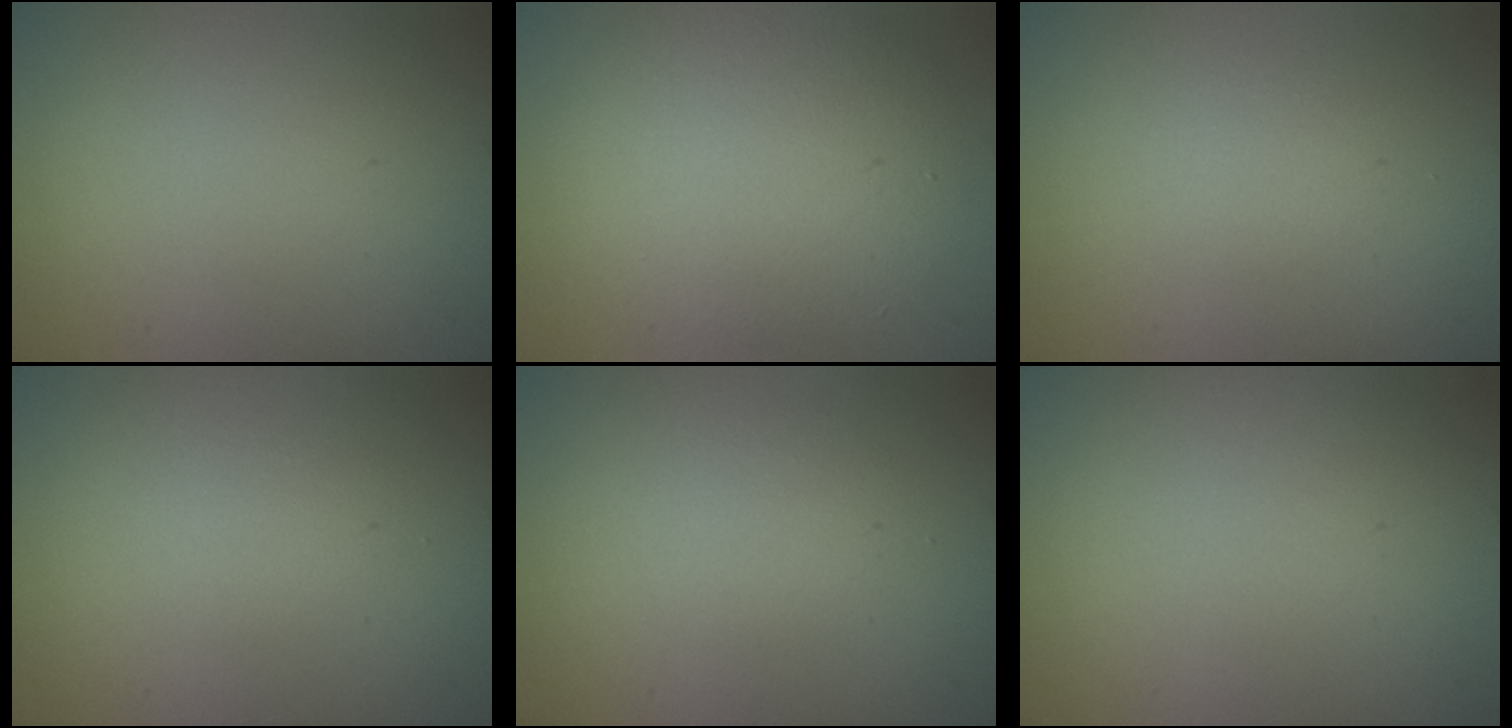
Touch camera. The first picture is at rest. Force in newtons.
{"total": 6.1, "press": 6.1, "slide": 0.2}
{"total": 1.1, "press": 1.1, "slide": 0.1}
{"total": 1.1, "press": 1.1, "slide": 0.1}
{"total": 1.6, "press": 1.6, "slide": 0.1}
{"total": 0.0}